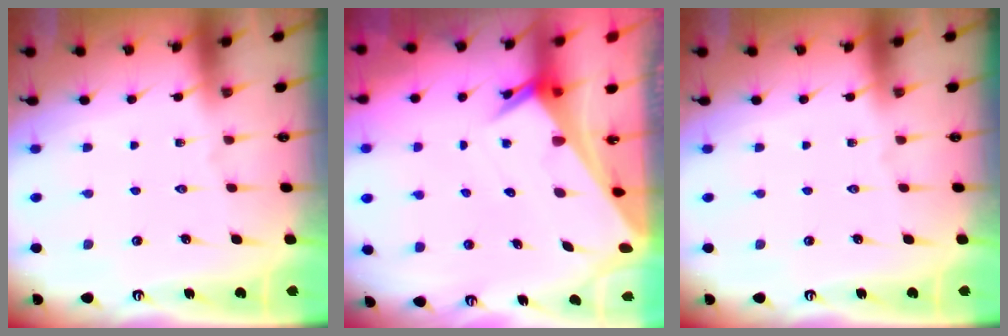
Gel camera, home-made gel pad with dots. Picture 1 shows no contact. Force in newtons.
{"total": 4.0, "press": 4.0, "slide": 0.3}
{"total": 0.0}